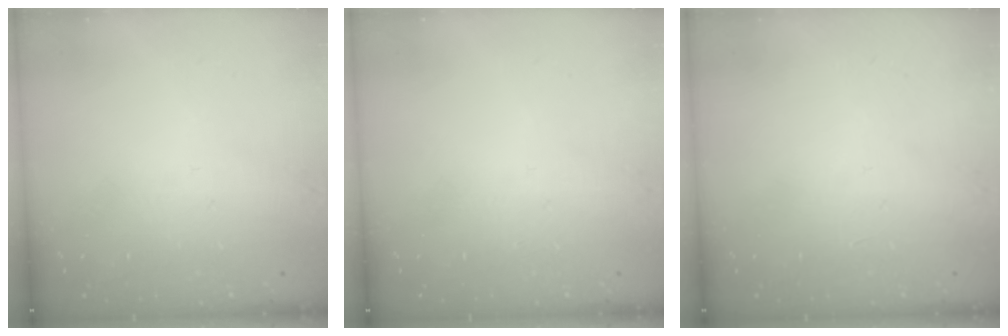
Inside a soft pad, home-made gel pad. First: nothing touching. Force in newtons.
{"total": 0.0}
{"total": 0.0}